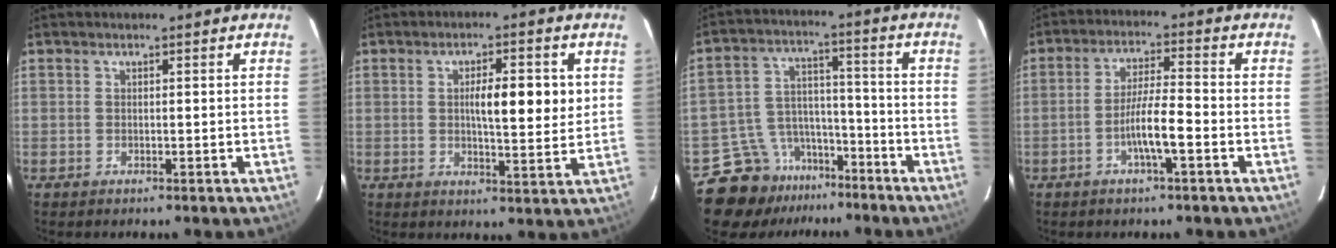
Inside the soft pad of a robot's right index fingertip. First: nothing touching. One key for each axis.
{"total": 7.8, "fx": 1.4, "fy": 1.8, "fz": 7.5, "tx": -0.111, "ty": 0.001, "tz": 0.022}
{"total": 11.9, "fx": -9.2, "fy": 7.4, "fz": 1.9, "tx": -0.031, "ty": 0.062, "tz": -0.146}
{"total": 6.5, "fx": -2.4, "fy": 0.5, "fz": 6.0, "tx": -0.115, "ty": 0.006, "tz": -0.045}